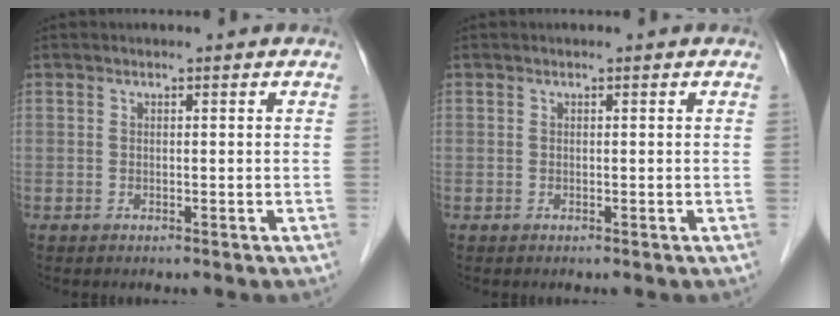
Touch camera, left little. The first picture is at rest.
{"total": 0.0}